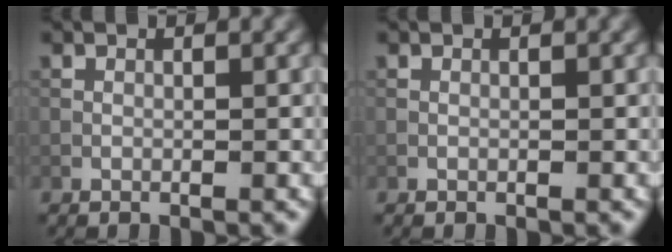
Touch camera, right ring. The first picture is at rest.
{"total": 0.0}